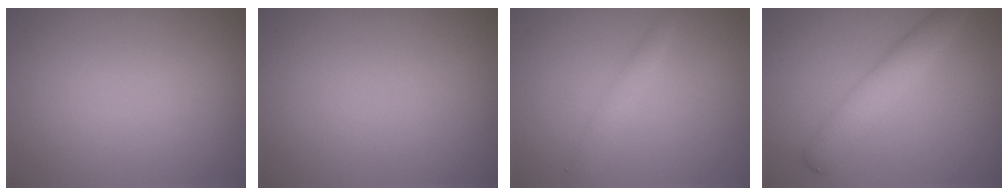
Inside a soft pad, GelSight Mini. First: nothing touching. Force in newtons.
{"total": 0.0}
{"total": 1.1, "press": 1.1, "slide": 0.1}
{"total": 3.7, "press": 3.7, "slide": 0.1}